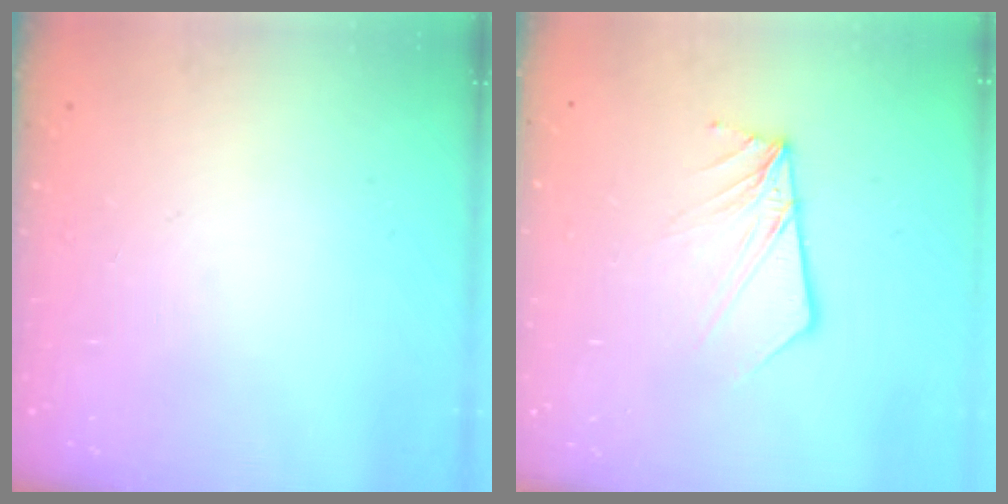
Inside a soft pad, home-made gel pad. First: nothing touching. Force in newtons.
{"total": 9.3, "press": 9.2, "slide": 1.3}